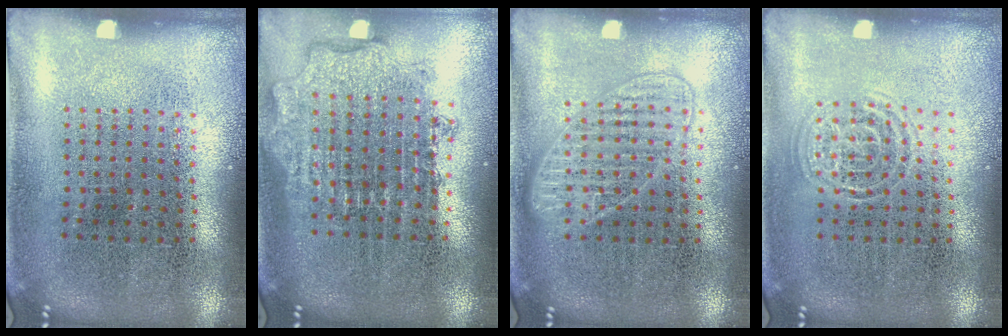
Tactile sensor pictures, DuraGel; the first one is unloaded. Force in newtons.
{"total": 1.8, "press": 1.5, "slide": 1.1}
{"total": 2.4, "press": 2.3, "slide": 0.4}
{"total": 1.6, "press": 1.5, "slide": 0.2}